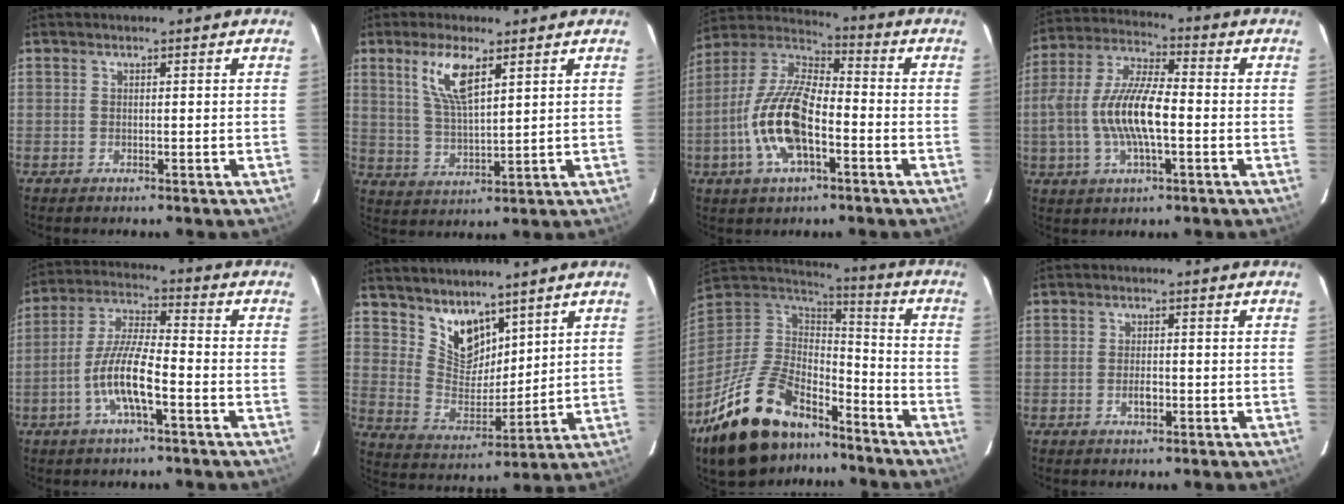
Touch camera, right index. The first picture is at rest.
{"total": 8.3, "force": [4.3, 2.4, 6.7], "torque": [-0.131, 0.001, 0.089]}
{"total": 15.6, "force": [-4.9, 6.5, 13.3], "torque": [-0.277, 0.001, -0.097]}
{"total": 13.8, "force": [-2.2, 4.6, 12.8], "torque": [-0.263, 0.004, -0.042]}
{"total": 10.2, "force": [-4.2, 2.0, 9.1], "torque": [-0.190, 0.000, -0.080]}
{"total": 9.6, "force": [7.2, 5.1, 3.8], "torque": [-0.065, -0.001, 0.148]}
{"total": 25.4, "force": [-16.9, 12.6, 14.3], "torque": [-0.297, -0.006, -0.270]}
{"total": 2.3, "force": [-0.8, 1.1, 1.8], "torque": [-0.035, 0.000, -0.015]}